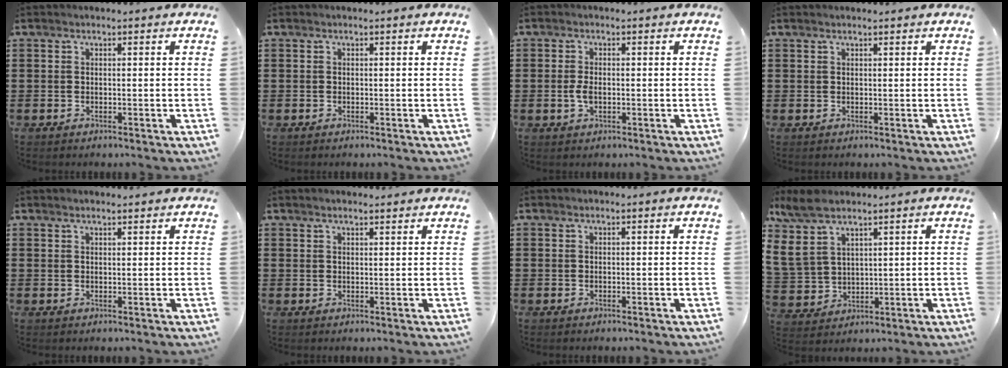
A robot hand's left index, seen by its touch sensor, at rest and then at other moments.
{"total": 0.0}
{"total": 2.5, "force": [-0.3, 1.2, 2.2], "torque": [-0.057, -0.004, -0.010]}
{"total": 0.5, "force": [0.5, 0.0, 0.3], "torque": [-0.006, -0.001, 0.009]}
{"total": 1.1, "force": [1.0, 0.0, 0.5], "torque": [-0.011, 0.000, 0.019]}
{"total": 1.5, "force": [1.3, 0.1, 0.7], "torque": [-0.015, 0.001, 0.024]}
{"total": 0.0}
{"total": 7.2, "force": [4.5, 4.1, 3.9], "torque": [-0.106, -0.001, 0.084]}